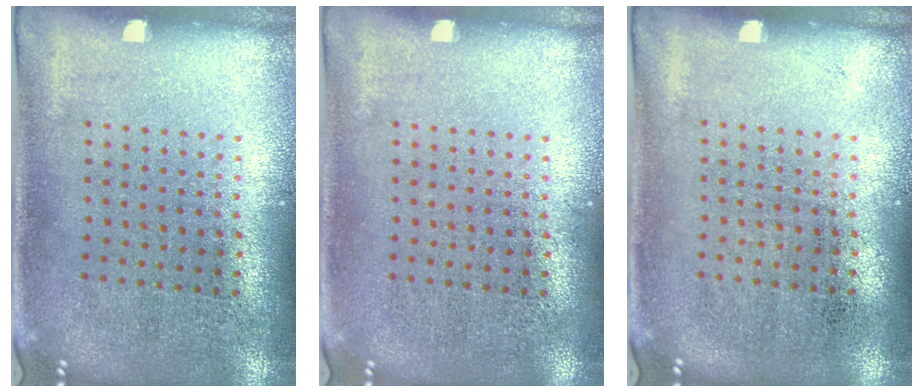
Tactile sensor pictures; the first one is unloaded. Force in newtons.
{"total": 0.0}
{"total": 0.0}